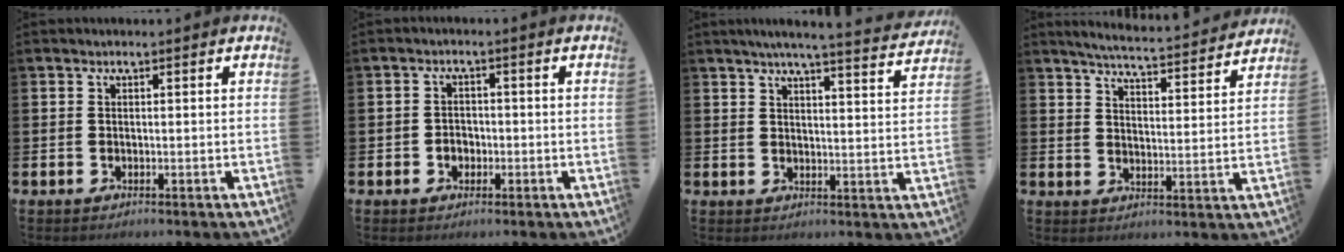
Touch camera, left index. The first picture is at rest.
{"total": 2.0, "force": [-0.7, 1.7, 0.8], "torque": [-0.003, 0.000, -0.019]}
{"total": 5.3, "force": [5.0, -0.5, 1.8], "torque": [-0.036, -0.031, 0.082]}
{"total": 5.5, "force": [5.3, -0.1, 1.2], "torque": [-0.036, -0.044, 0.090]}